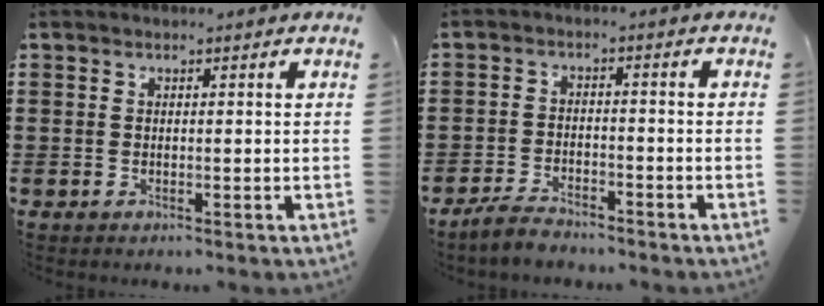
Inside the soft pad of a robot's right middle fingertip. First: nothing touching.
{"total": 3.3, "force": [-3.1, 0.7, 0.9], "torque": [-0.027, 0.005, -0.065]}